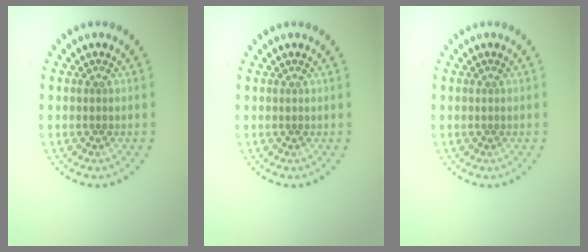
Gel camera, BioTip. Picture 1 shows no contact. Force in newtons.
{"total": 0.0}
{"total": 0.0}